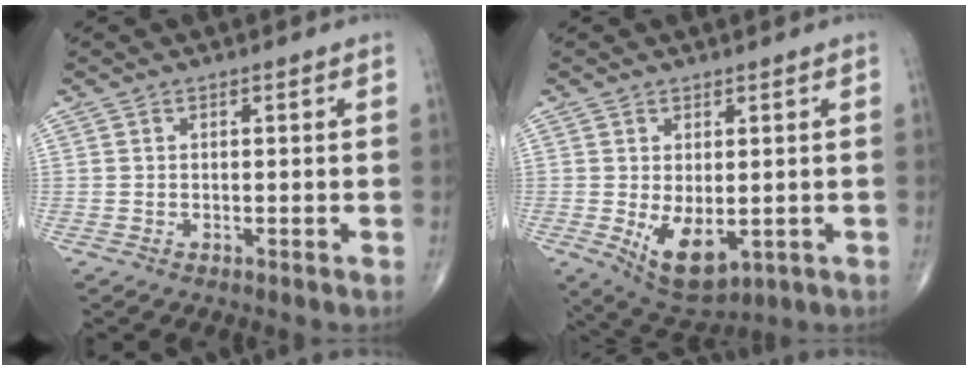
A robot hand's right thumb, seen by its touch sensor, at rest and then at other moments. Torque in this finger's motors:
{"motor_torque": [-0.15, 0.63, 0.53, 0.36, 0.23]}